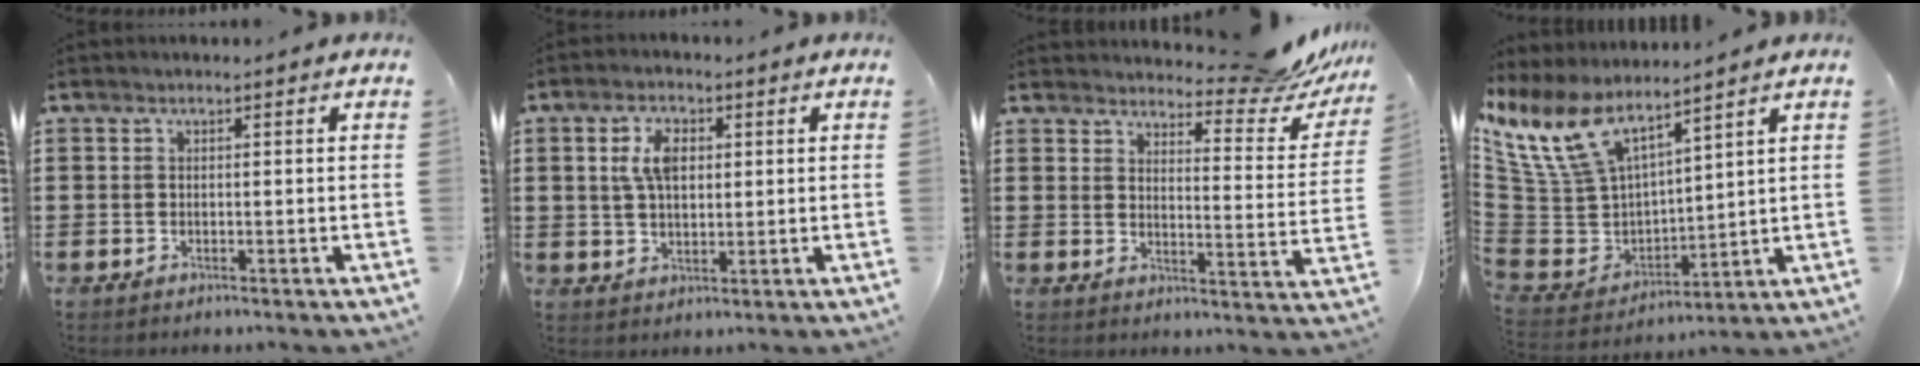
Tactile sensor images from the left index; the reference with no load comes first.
{"total": 5.2, "force": [1.5, 2.9, 4.1], "torque": [-0.082, 0.010, 0.024]}
{"total": 7.8, "force": [7.3, 0.9, 2.8], "torque": [-0.043, -0.053, 0.125]}
{"total": 11.0, "force": [7.8, 5.1, 5.8], "torque": [-0.169, -0.049, 0.145]}